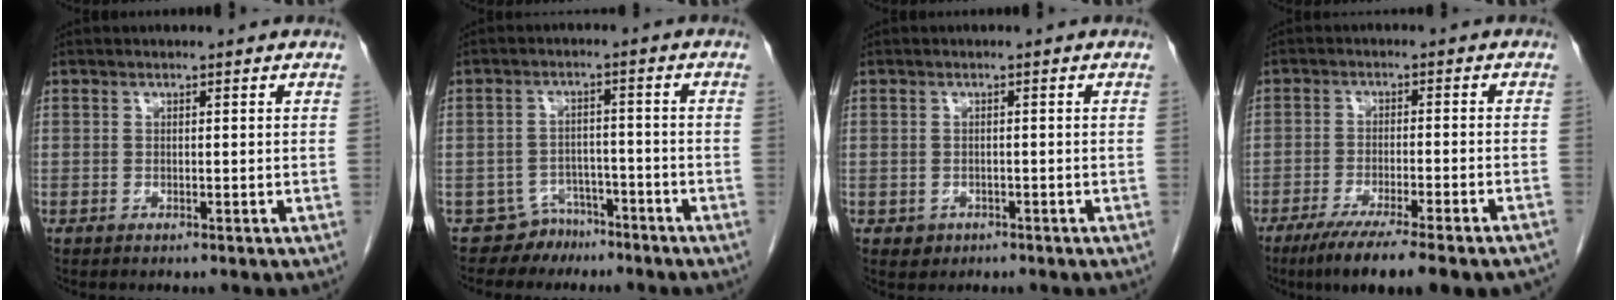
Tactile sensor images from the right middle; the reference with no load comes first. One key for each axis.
{"total": 4.7, "fx": -3.8, "fy": 2.7, "fz": -0.6, "tx": 0.010, "ty": 0.007, "tz": -0.062}
{"total": 1.4, "fx": -0.8, "fy": 1.2, "fz": 0.2, "tx": -0.006, "ty": 0.002, "tz": -0.007}
{"total": 15.7, "fx": -12.6, "fy": 0.9, "fz": 9.4, "tx": -0.104, "ty": -0.036, "tz": -0.184}